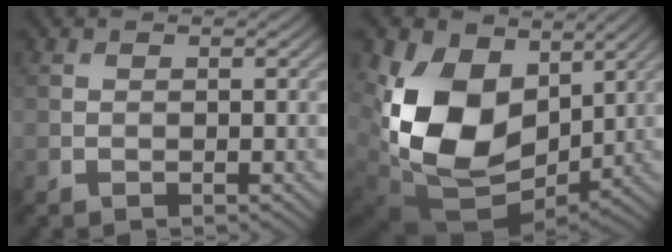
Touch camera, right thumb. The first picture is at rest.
{"total": 14.9, "force": [2.3, 10.8, 10.0], "torque": [-0.224, -0.016, 0.048]}